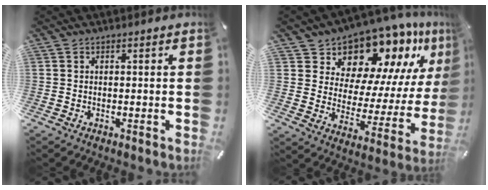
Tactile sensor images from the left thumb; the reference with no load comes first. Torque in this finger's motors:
{"motor_torque": [1.46, 1.45, 1.84, -0.67, 0.11]}